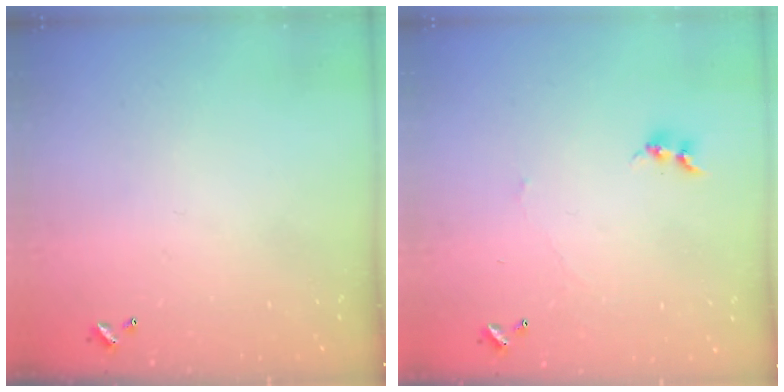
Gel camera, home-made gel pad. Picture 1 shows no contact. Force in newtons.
{"total": 1.1, "press": 1.0, "slide": 0.5}